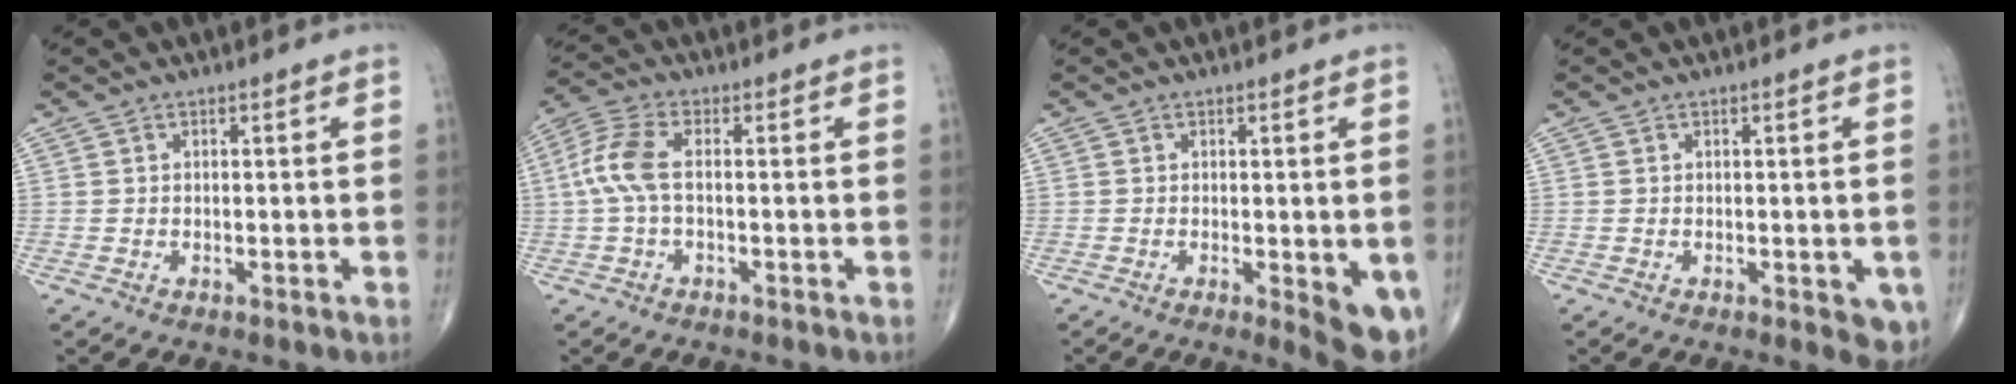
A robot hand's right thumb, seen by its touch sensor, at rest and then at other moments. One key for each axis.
{"total": 6.8, "fx": -0.2, "fy": 2.8, "fz": 6.2, "tx": -0.159, "ty": 0.018, "tz": -0.010}
{"total": 6.8, "fx": -1.7, "fy": 2.0, "fz": 6.2, "tx": -0.070, "ty": -0.015, "tz": -0.019}
{"total": 4.3, "fx": -1.4, "fy": 1.9, "fz": 3.7, "tx": -0.019, "ty": -0.005, "tz": -0.015}